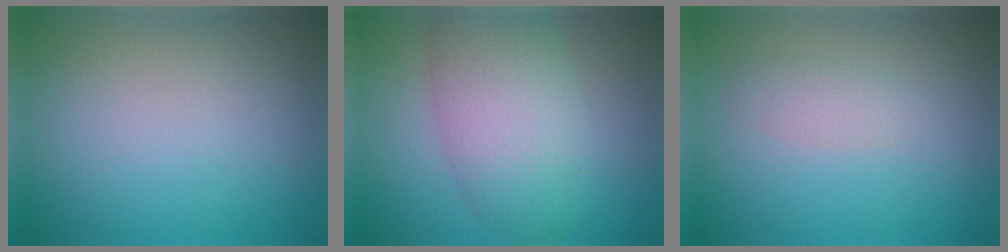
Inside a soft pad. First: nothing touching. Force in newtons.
{"total": 6.9, "press": 6.9, "slide": 0.0}
{"total": 1.4, "press": 1.4, "slide": 0.1}